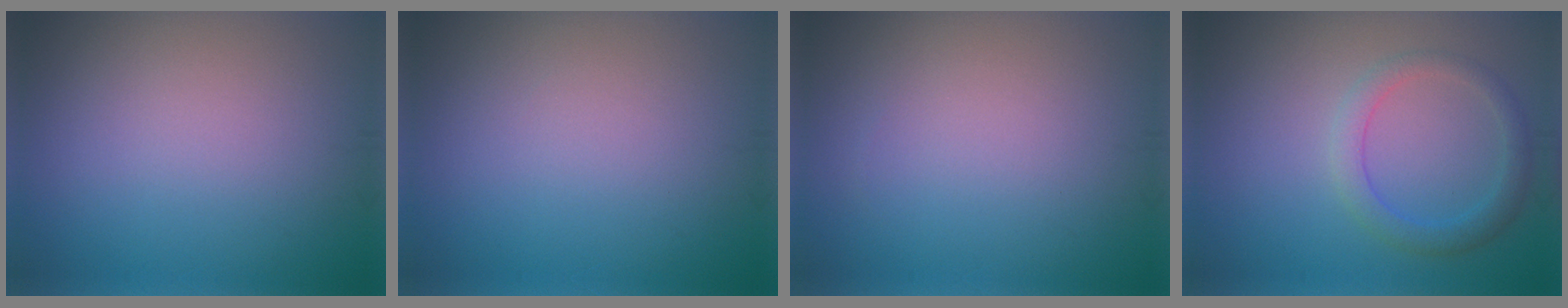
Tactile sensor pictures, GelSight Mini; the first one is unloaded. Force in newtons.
{"total": 0.0}
{"total": 0.0}
{"total": 2.7, "press": 2.6, "slide": 0.2}